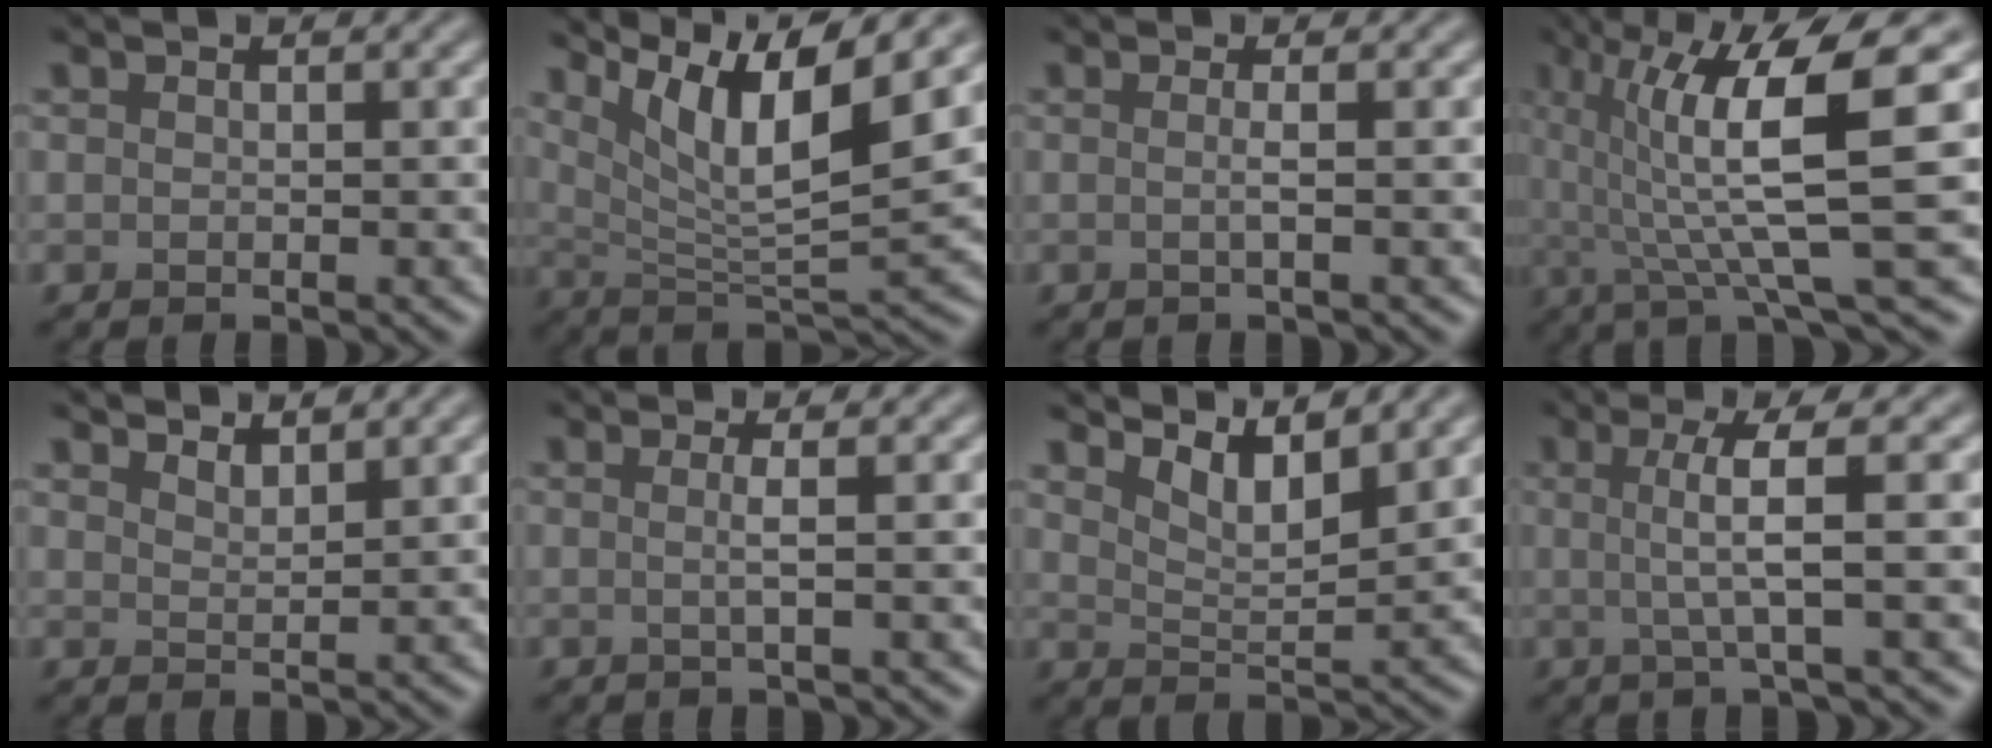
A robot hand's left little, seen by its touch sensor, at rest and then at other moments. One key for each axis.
{"total": 9.3, "fx": 5.3, "fy": 2.1, "fz": 7.4, "tx": -0.124, "ty": -0.004, "tz": 0.099}
{"total": 1.4, "fx": -0.1, "fy": 0.4, "fz": 1.3, "tx": -0.016, "ty": -0.003, "tz": -0.009}
{"total": 10.1, "fx": 1.6, "fy": 1.8, "fz": 9.8, "tx": -0.140, "ty": 0.003, "tz": 0.026}
{"total": 2.4, "fx": 2.3, "fy": 0.4, "fz": 0.6, "tx": -0.006, "ty": 0.001, "tz": 0.037}
{"total": 1.7, "fx": 0.0, "fy": 0.5, "fz": 1.7, "tx": -0.028, "ty": 0.000, "tz": -0.009}
{"total": 3.8, "fx": 3.1, "fy": 0.8, "fz": 2.1, "tx": -0.042, "ty": -0.008, "tz": 0.056}
{"total": 4.2, "fx": 0.4, "fy": 0.7, "fz": 4.2, "tx": -0.074, "ty": 0.002, "tz": 0.003}